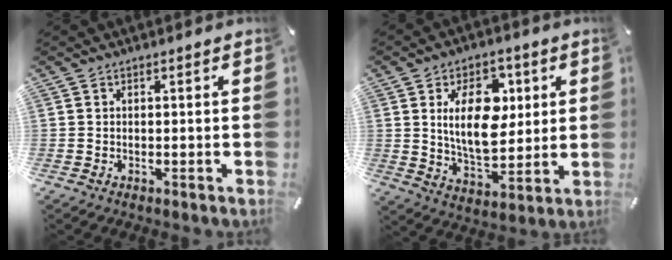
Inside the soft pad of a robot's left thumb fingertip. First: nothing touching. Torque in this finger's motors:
{"motor_torque": [0.64, 0.55, 0.87, 0.20, 0.34]}